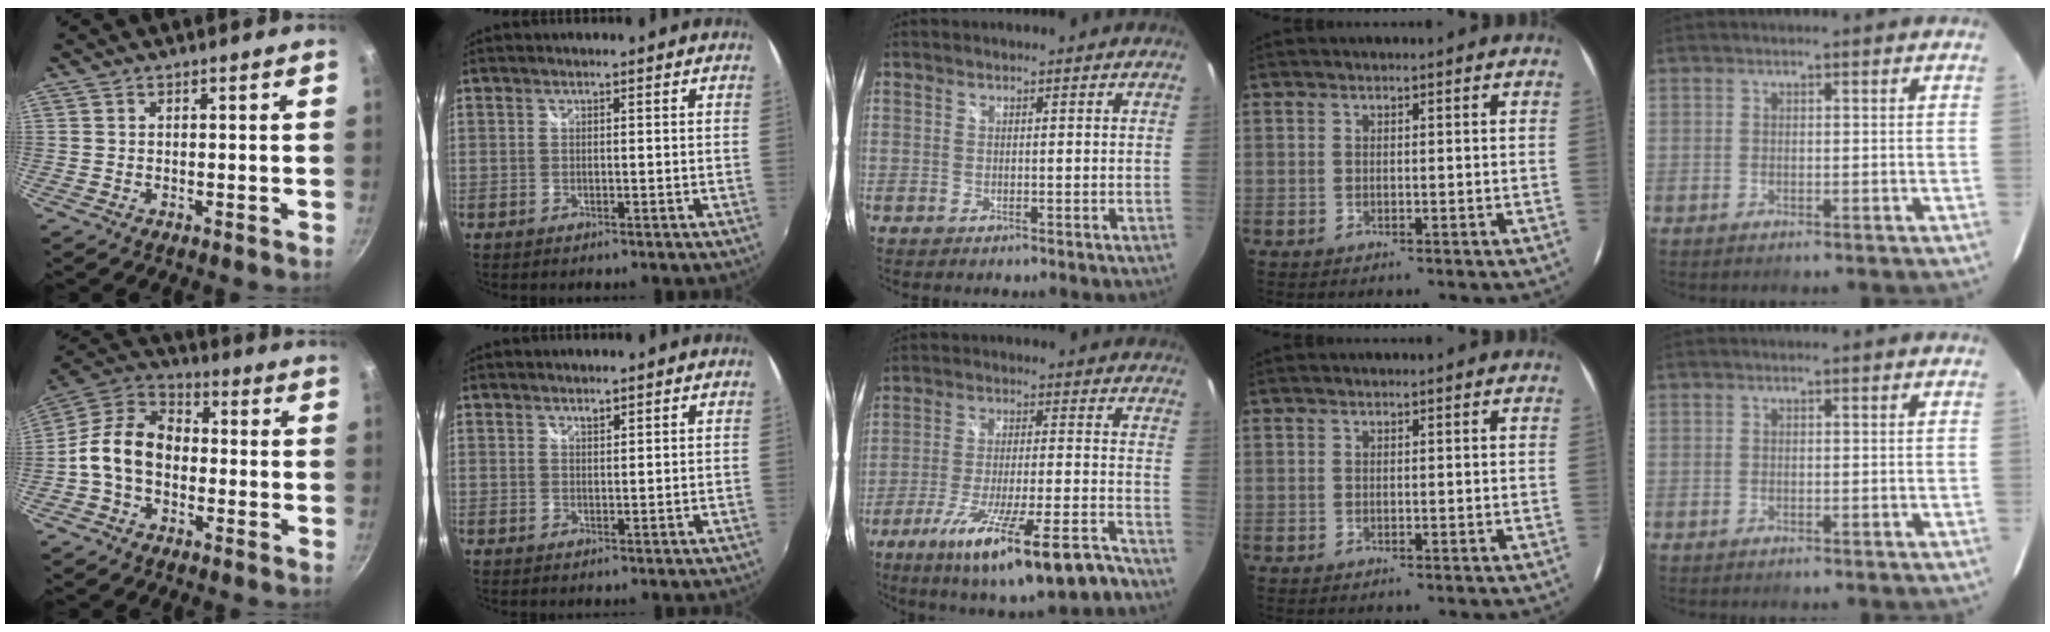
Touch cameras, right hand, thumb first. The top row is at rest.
{"thumb": {"total": 12.1, "force": [-1.8, 8.7, 8.2], "torque": [-0.120, 0.040, -0.056]}, "index": {"total": 1.0, "force": [0.9, 0.4, 0.4], "torque": [-0.005, 0.000, 0.015]}, "middle": {"total": 19.8, "force": [-14.1, 3.0, 13.5], "torque": [-0.236, -0.044, -0.210]}}